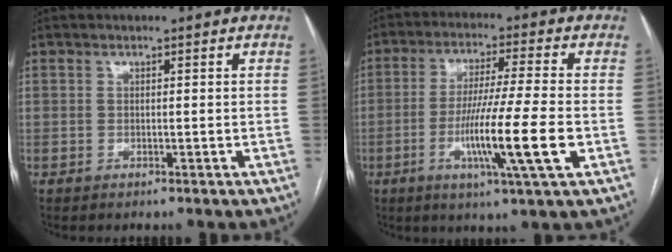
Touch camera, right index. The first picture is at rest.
{"total": 12.3, "force": [-3.5, -1.0, 11.8], "torque": [-0.218, -0.021, -0.066]}